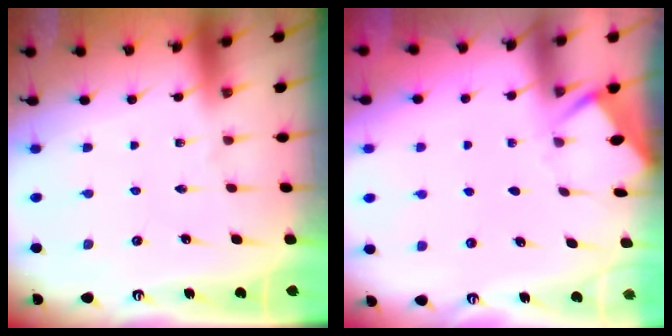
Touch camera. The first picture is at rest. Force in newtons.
{"total": 2.9, "press": 2.9, "slide": 0.3}